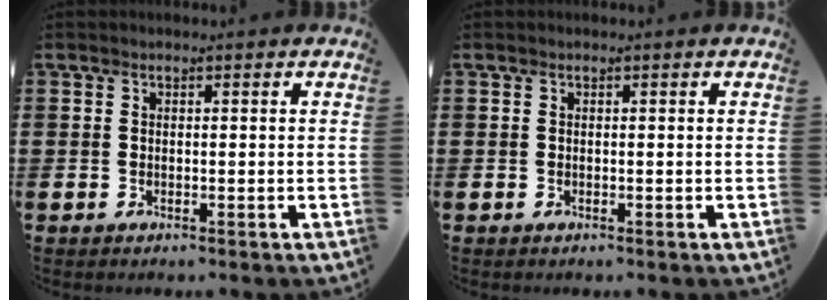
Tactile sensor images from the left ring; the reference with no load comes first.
{"total": 0.0}